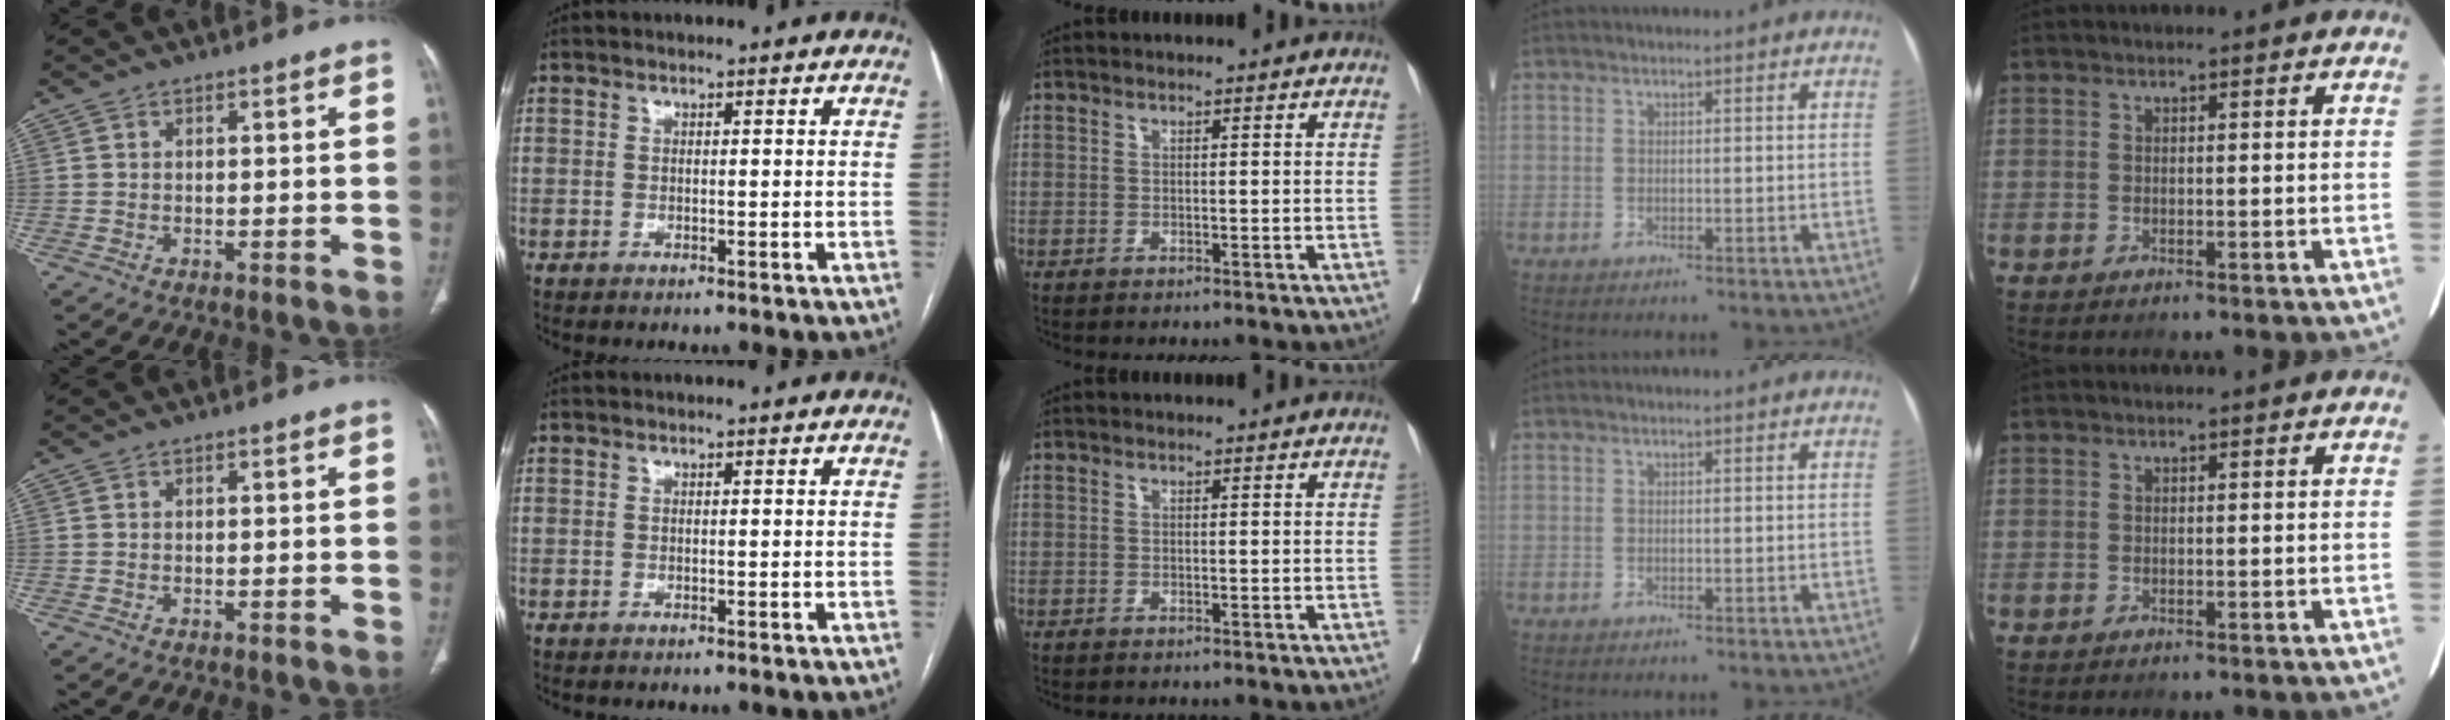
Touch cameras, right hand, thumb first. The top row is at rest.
{}